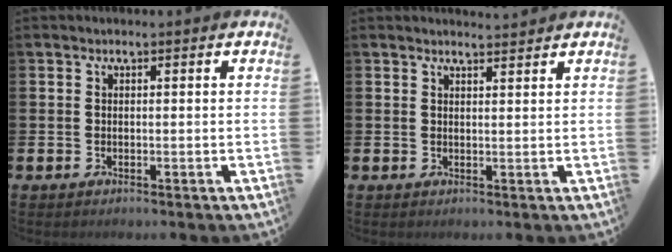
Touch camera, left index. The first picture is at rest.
{"total": 2.0, "force": [2.0, 0.0, 0.0], "torque": [0.005, -0.013, 0.034]}